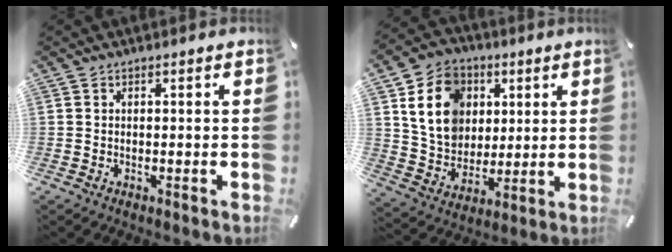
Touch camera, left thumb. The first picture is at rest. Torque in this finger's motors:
{"motor_torque": [0.55, 0.53, 1.49, -1.28, 0.40]}